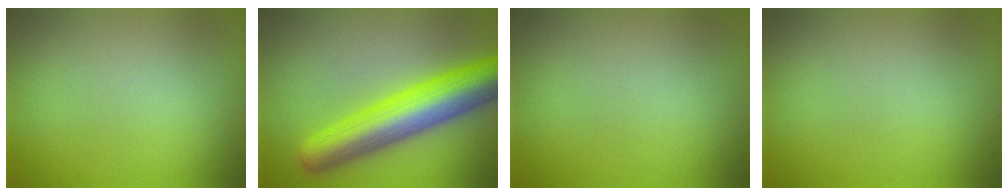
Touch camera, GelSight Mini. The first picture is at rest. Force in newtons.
{"total": 8.5, "press": 8.5, "slide": 0.2}
{"total": 0.0}
{"total": 0.0}